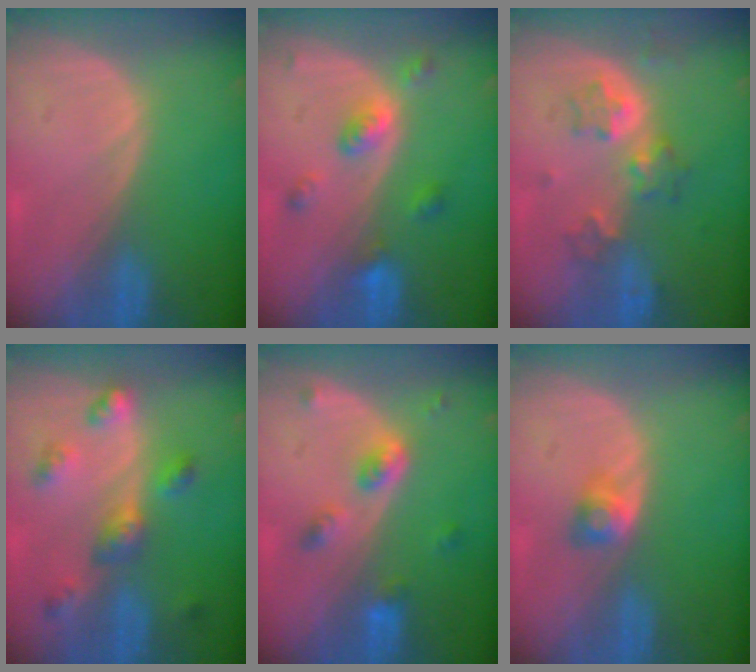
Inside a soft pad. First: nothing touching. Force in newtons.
{"total": 5.2, "press": 4.5, "slide": 2.5}
{"total": 5.8, "press": 5.4, "slide": 2.0}
{"total": 6.1, "press": 5.7, "slide": 2.2}
{"total": 4.8, "press": 4.4, "slide": 1.8}
{"total": 2.7, "press": 2.4, "slide": 1.1}